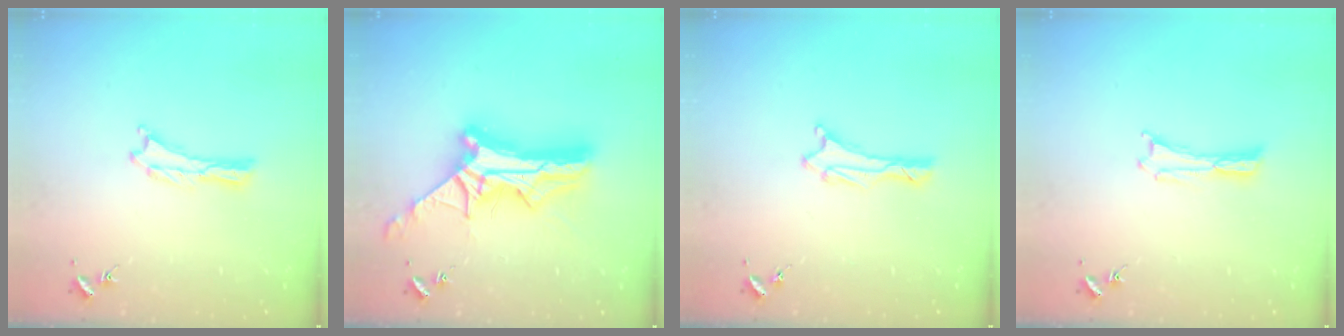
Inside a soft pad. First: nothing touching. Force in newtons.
{"total": 14.8, "press": 14.7, "slide": 1.4}
{"total": 1.5, "press": 1.5, "slide": 0.2}
{"total": 0.0}